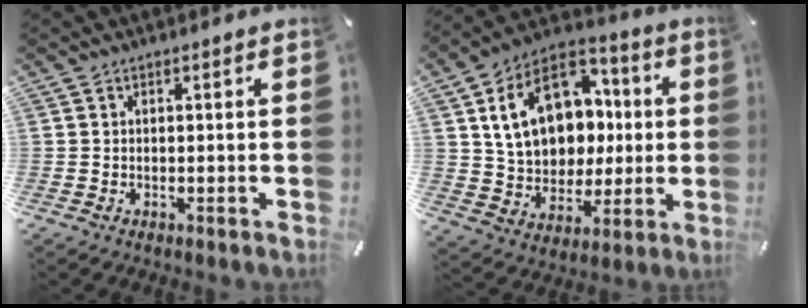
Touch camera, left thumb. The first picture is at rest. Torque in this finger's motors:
{"motor_torque": [2.22, 2.74, 0.90, 0.14, 0.29]}